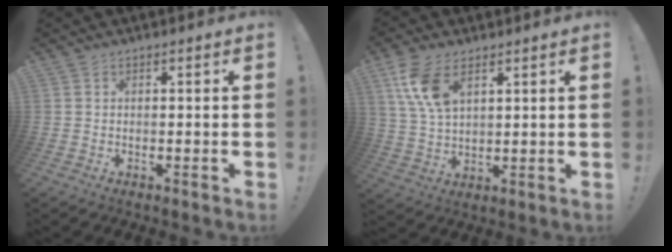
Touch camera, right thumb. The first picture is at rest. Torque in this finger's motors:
{"motor_torque": [0.01, 0.29, 0.53, 0.59, 0.10]}